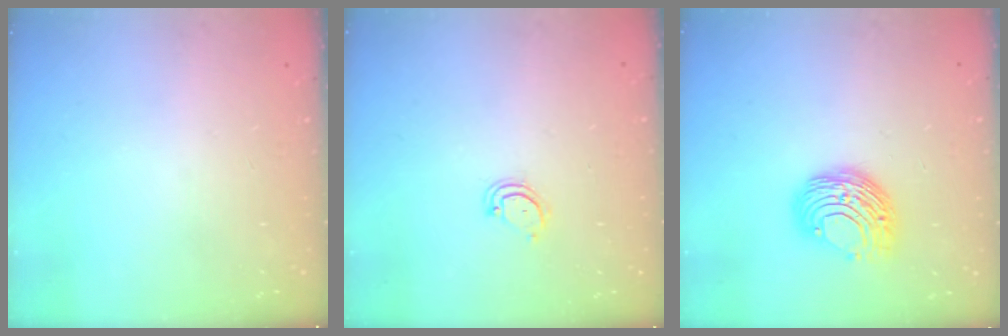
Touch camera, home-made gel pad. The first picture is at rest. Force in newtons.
{"total": 3.6, "press": 3.6, "slide": 0.3}
{"total": 9.2, "press": 9.2, "slide": 0.4}